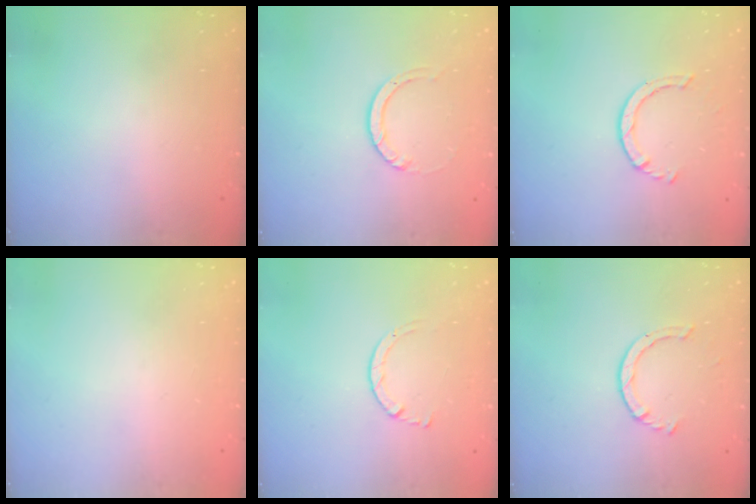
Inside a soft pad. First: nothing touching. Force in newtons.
{"total": 3.0, "press": 3.0, "slide": 0.3}
{"total": 2.2, "press": 2.2, "slide": 0.4}
{"total": 0.0}
{"total": 2.7, "press": 2.7, "slide": 0.3}
{"total": 2.3, "press": 2.3, "slide": 0.2}